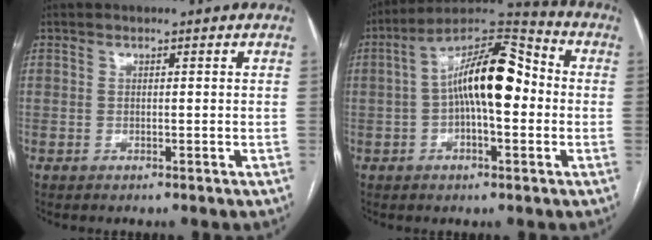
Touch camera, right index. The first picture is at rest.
{"total": 13.7, "force": [0.1, 4.3, 13.0], "torque": [-0.232, 0.040, -0.004]}